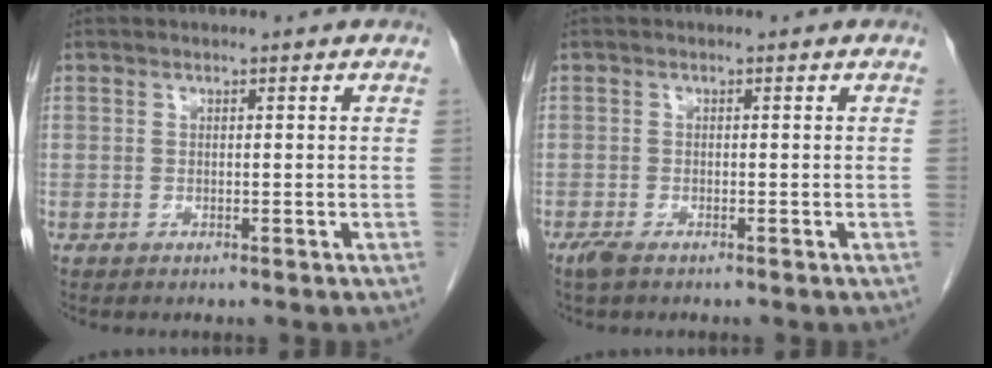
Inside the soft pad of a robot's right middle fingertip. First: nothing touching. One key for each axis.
{"total": 1.7, "fx": -1.2, "fy": 0.5, "fz": 1.1, "tx": -0.029, "ty": -0.006, "tz": -0.022}